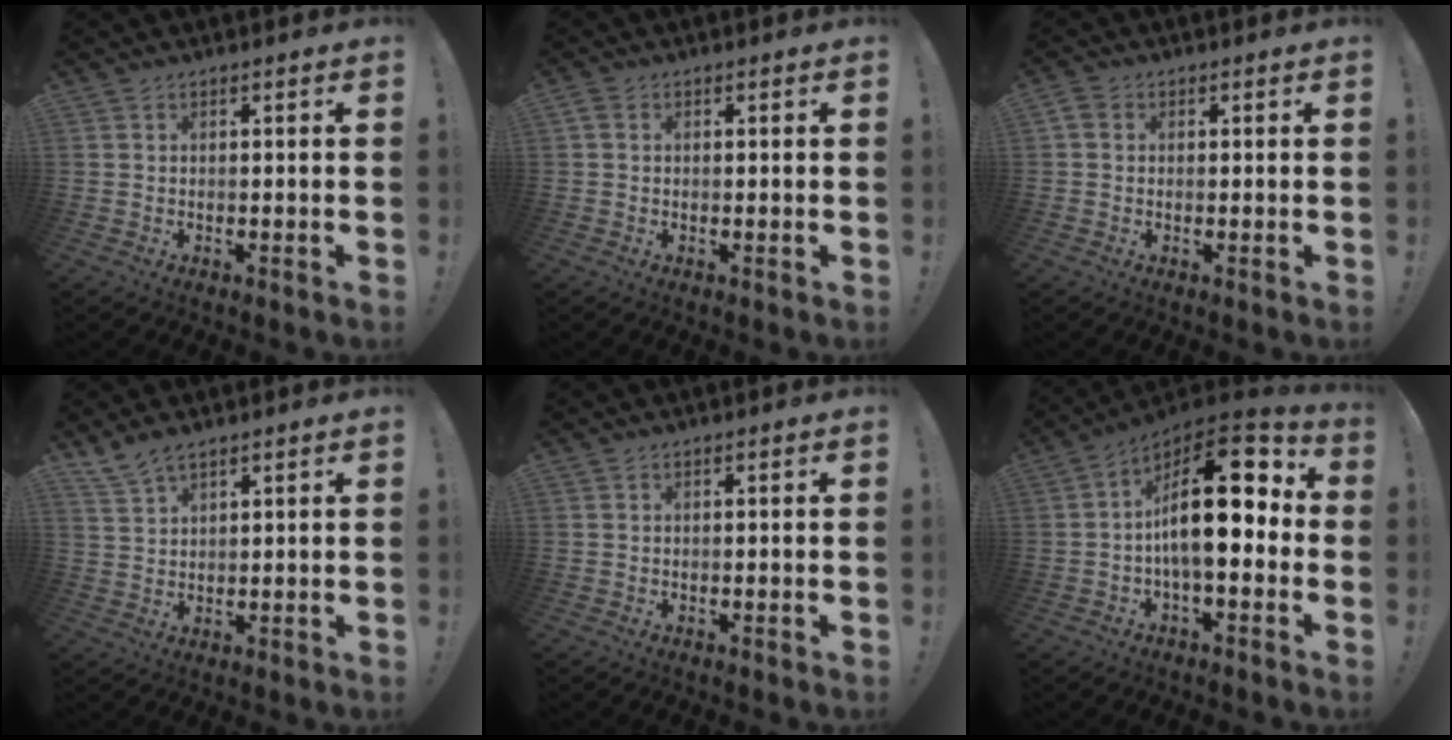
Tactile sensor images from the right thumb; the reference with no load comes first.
{"total": 1.3, "force": [0.4, 1.0, 0.7], "torque": [-0.016, 0.005, 0.008]}
{"total": 2.6, "force": [0.5, 2.2, 1.4], "torque": [-0.029, 0.006, 0.011]}
{"total": 5.2, "force": [4.3, 1.8, 2.3], "torque": [-0.053, -0.020, 0.083]}
{"total": 0.0}
{"total": 20.1, "force": [1.6, 8.6, 18.1], "torque": [-0.293, -0.001, 0.024]}